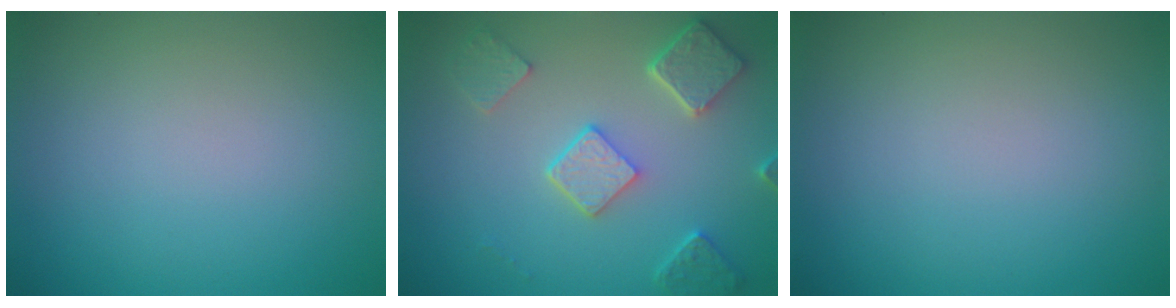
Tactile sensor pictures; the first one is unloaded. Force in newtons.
{"total": 4.8, "press": 3.8, "slide": 3.0}
{"total": 0.0}